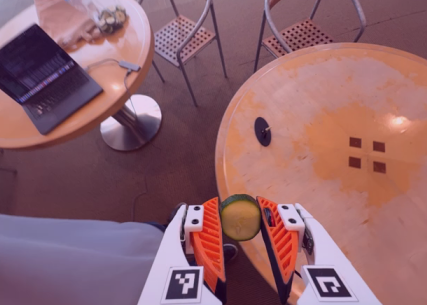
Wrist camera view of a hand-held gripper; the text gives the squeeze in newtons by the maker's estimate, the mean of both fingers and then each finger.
{"total": 8.2, "left": 7.9, "right": 8.5}